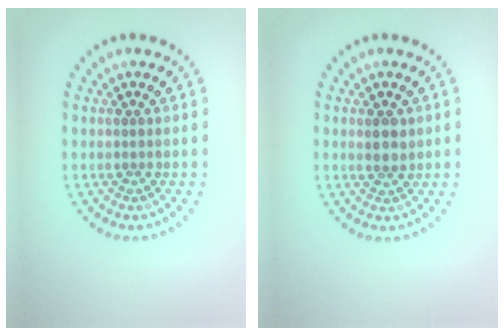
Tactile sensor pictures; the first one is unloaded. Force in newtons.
{"total": 1.9, "press": 1.8, "slide": 0.5}